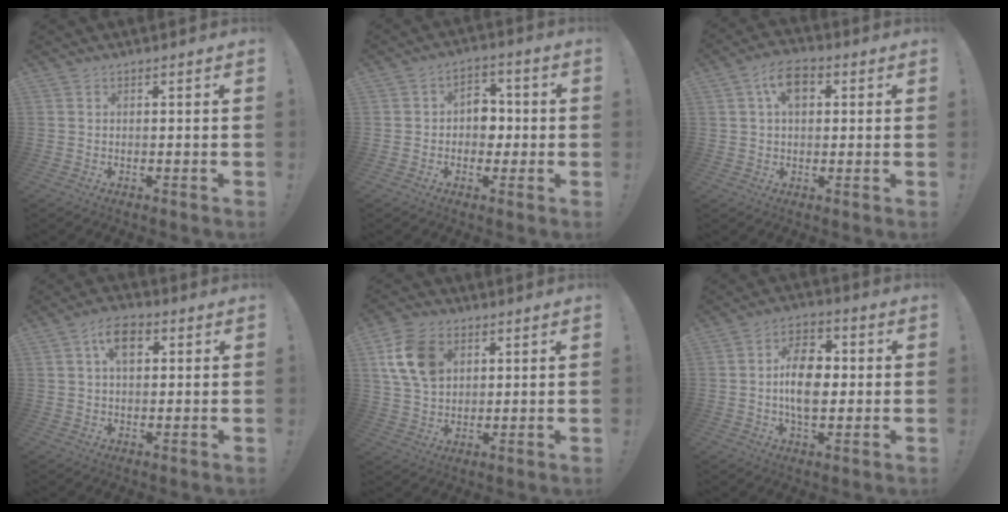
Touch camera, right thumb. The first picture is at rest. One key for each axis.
{"total": 7.2, "fx": -0.4, "fy": 6.1, "fz": 3.9, "tx": -0.053, "ty": 0.011, "tz": -0.006}
{"total": 8.7, "fx": 2.9, "fy": 5.4, "fz": 6.1, "tx": -0.099, "ty": 0.011, "tz": 0.054}
{"total": 8.0, "fx": 2.7, "fy": 4.8, "fz": 5.7, "tx": -0.084, "ty": 0.007, "tz": 0.047}
{"total": 13.6, "fx": 4.6, "fy": 10.0, "fz": 7.9, "tx": -0.138, "ty": -0.003, "tz": 0.091}
{"total": 12.3, "fx": -0.3, "fy": 7.8, "fz": 9.6, "tx": -0.164, "ty": 0.008, "tz": -0.008}